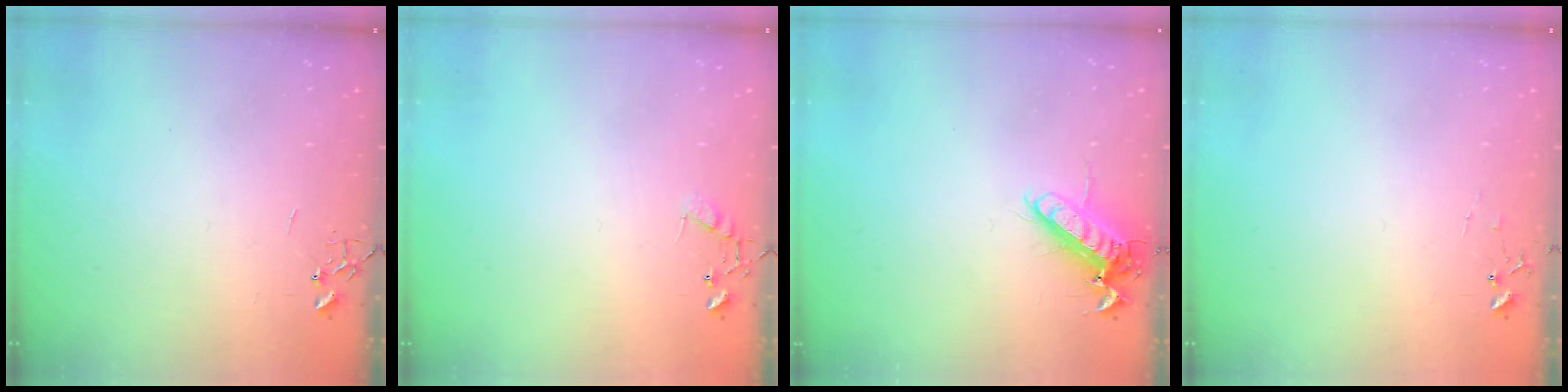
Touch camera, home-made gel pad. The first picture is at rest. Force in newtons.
{"total": 6.8, "press": 6.8, "slide": 0.5}
{"total": 12.7, "press": 12.5, "slide": 2.1}
{"total": 6.9, "press": 6.9, "slide": 0.4}